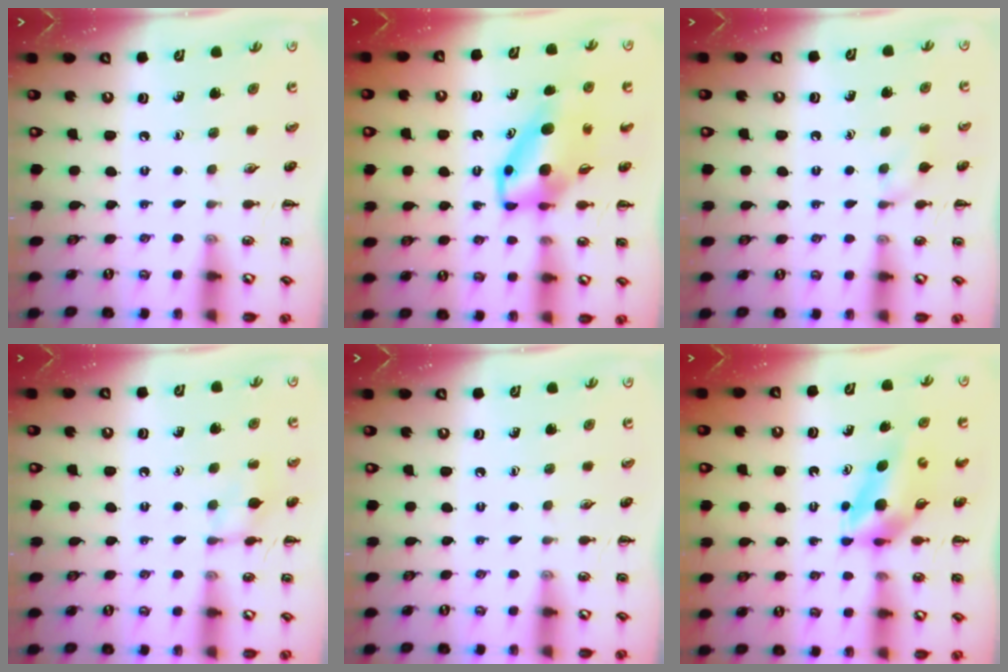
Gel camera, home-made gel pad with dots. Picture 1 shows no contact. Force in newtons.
{"total": 6.9, "press": 6.7, "slide": 1.7}
{"total": 6.1, "press": 5.7, "slide": 2.2}
{"total": 8.4, "press": 8.3, "slide": 1.6}
{"total": 0.0}
{"total": 5.3, "press": 5.2, "slide": 0.9}